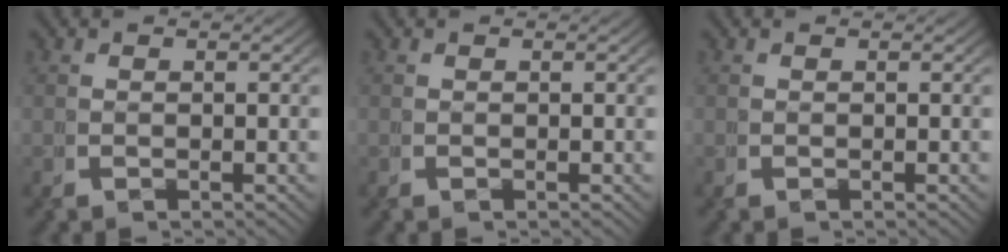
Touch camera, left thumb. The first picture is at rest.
{"total": 0.0}
{"total": 0.0}